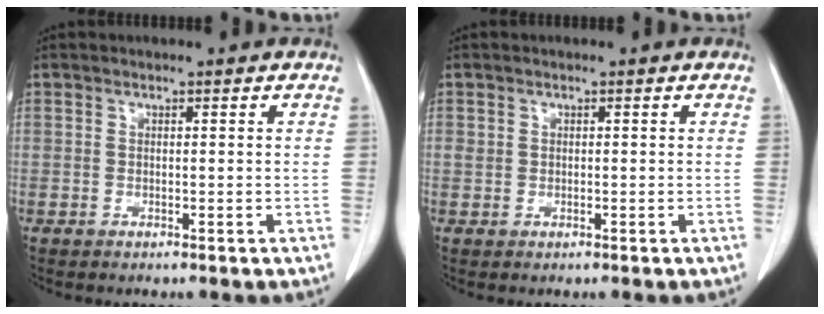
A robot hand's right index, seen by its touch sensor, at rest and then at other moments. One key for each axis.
{"total": 0.7, "fx": 0.2, "fy": 0.6, "fz": 0.3, "tx": -0.004, "ty": 0.008, "tz": 0.005}